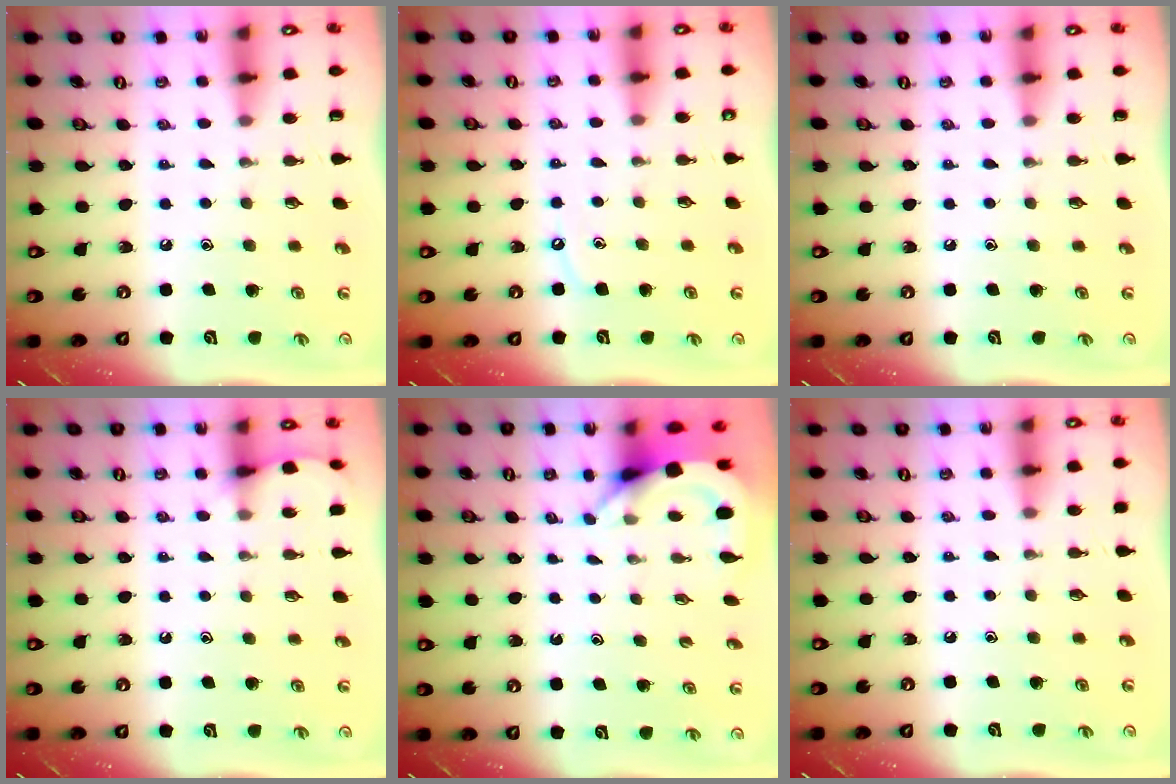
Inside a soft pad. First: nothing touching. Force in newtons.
{"total": 3.2, "press": 3.1, "slide": 0.5}
{"total": 0.0}
{"total": 4.6, "press": 4.6, "slide": 0.6}
{"total": 3.9, "press": 3.8, "slide": 0.3}
{"total": 2.4, "press": 2.4, "slide": 0.4}